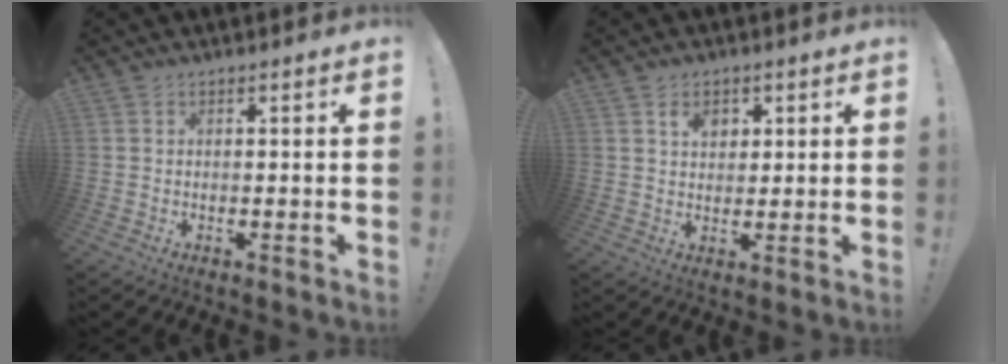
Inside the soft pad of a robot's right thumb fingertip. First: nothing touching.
{"total": 4.9, "force": [2.2, 3.6, 2.5], "torque": [-0.026, -0.004, 0.035]}